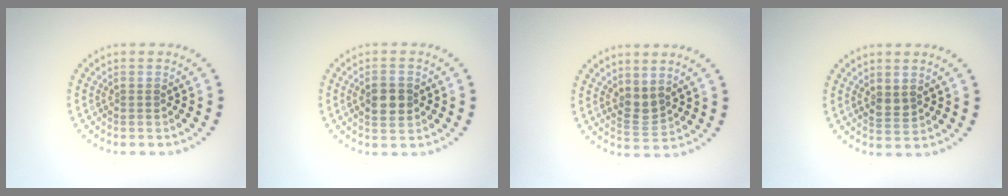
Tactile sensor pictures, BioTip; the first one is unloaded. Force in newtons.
{"total": 3.0, "press": 3.0, "slide": 0.1}
{"total": 1.9, "press": 1.6, "slide": 1.0}
{"total": 1.4, "press": 1.3, "slide": 0.5}